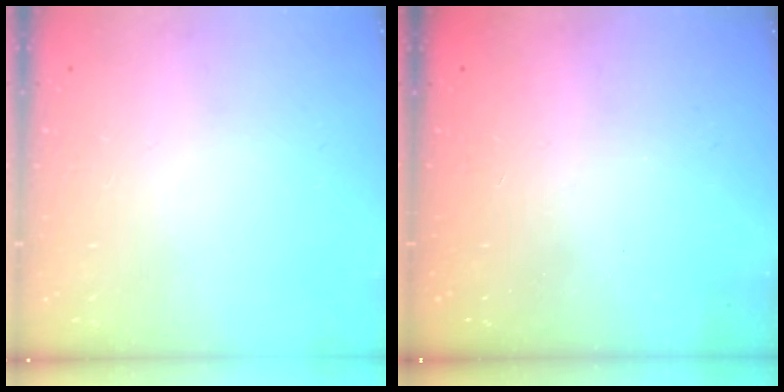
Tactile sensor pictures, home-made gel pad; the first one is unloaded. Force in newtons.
{"total": 2.3, "press": 2.1, "slide": 0.8}